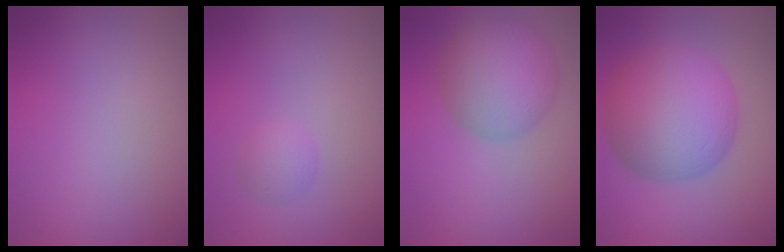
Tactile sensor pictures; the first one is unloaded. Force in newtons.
{"total": 1.3, "press": 1.3, "slide": 0.1}
{"total": 6.1, "press": 6.1, "slide": 0.3}
{"total": 9.7, "press": 9.7, "slide": 0.1}